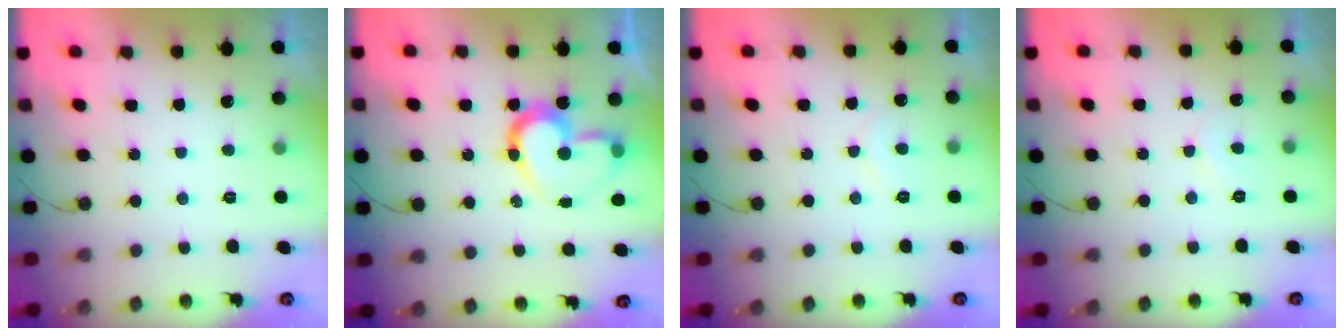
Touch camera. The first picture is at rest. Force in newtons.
{"total": 13.5, "press": 13.4, "slide": 1.4}
{"total": 5.3, "press": 5.3, "slide": 0.4}
{"total": 4.0, "press": 4.0, "slide": 0.4}